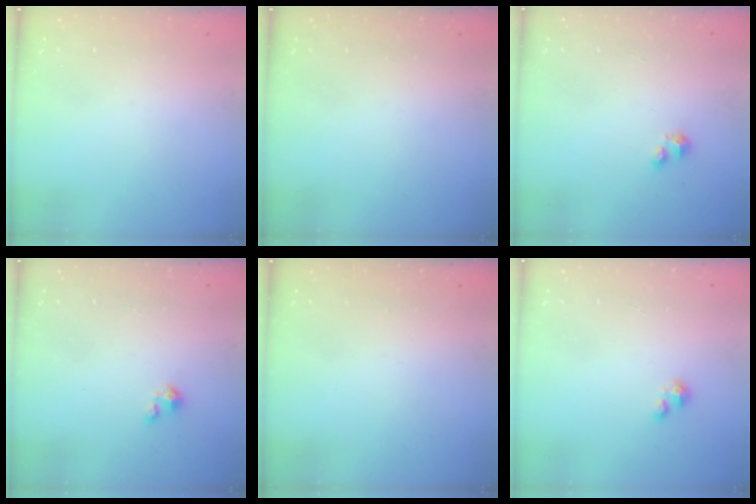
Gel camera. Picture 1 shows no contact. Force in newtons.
{"total": 0.0}
{"total": 2.8, "press": 2.8, "slide": 0.4}
{"total": 1.8, "press": 1.8, "slide": 0.1}
{"total": 0.0}
{"total": 0.9, "press": 0.9, "slide": 0.3}